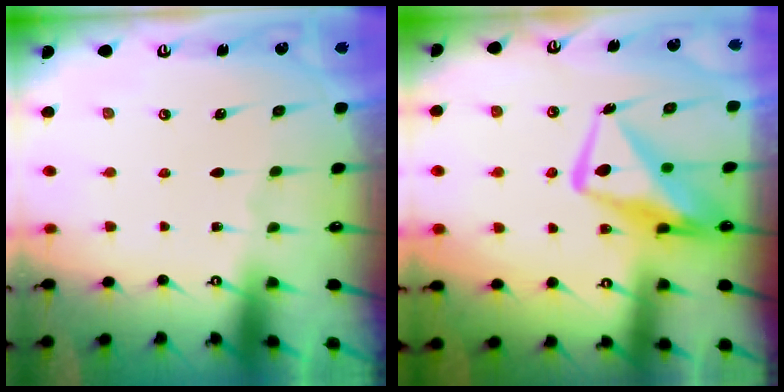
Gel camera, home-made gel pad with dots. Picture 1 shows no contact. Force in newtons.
{"total": 14.0, "press": 13.9, "slide": 1.4}